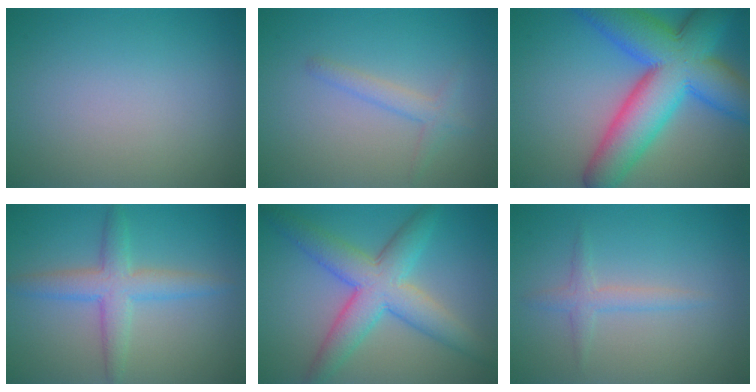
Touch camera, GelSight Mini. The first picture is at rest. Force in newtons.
{"total": 1.8, "press": 1.8, "slide": 0.1}
{"total": 12.8, "press": 12.8, "slide": 0.5}
{"total": 4.9, "press": 4.9, "slide": 0.0}
{"total": 6.8, "press": 6.8, "slide": 0.1}
{"total": 1.7, "press": 1.7, "slide": 0.0}